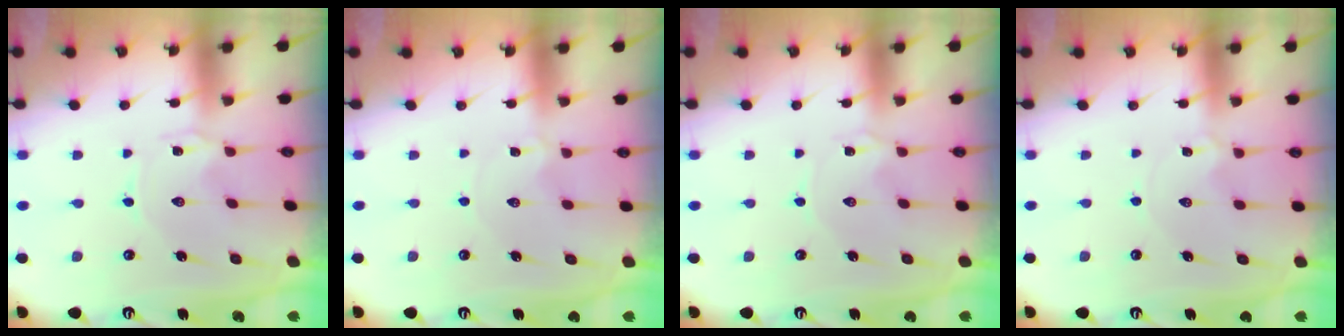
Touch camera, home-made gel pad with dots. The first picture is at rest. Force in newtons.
{"total": 0.0}
{"total": 0.0}
{"total": 1.8, "press": 1.8, "slide": 0.1}